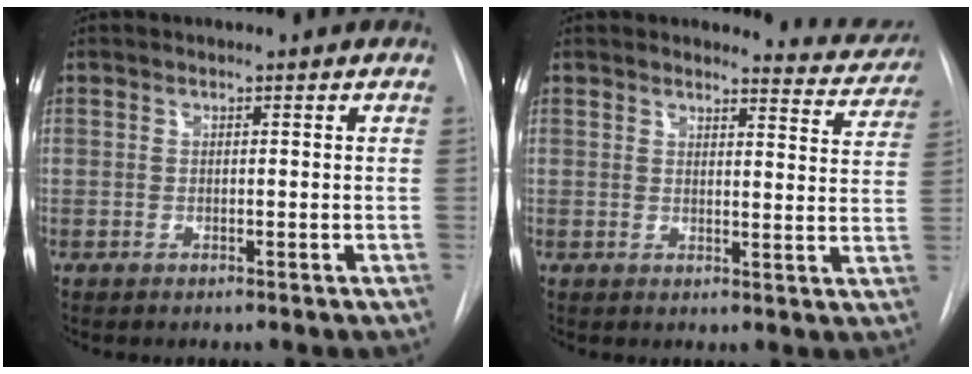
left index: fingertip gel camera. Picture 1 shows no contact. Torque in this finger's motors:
{"motor_torque": [1.00, -1.14, 0.10, 0.00]}